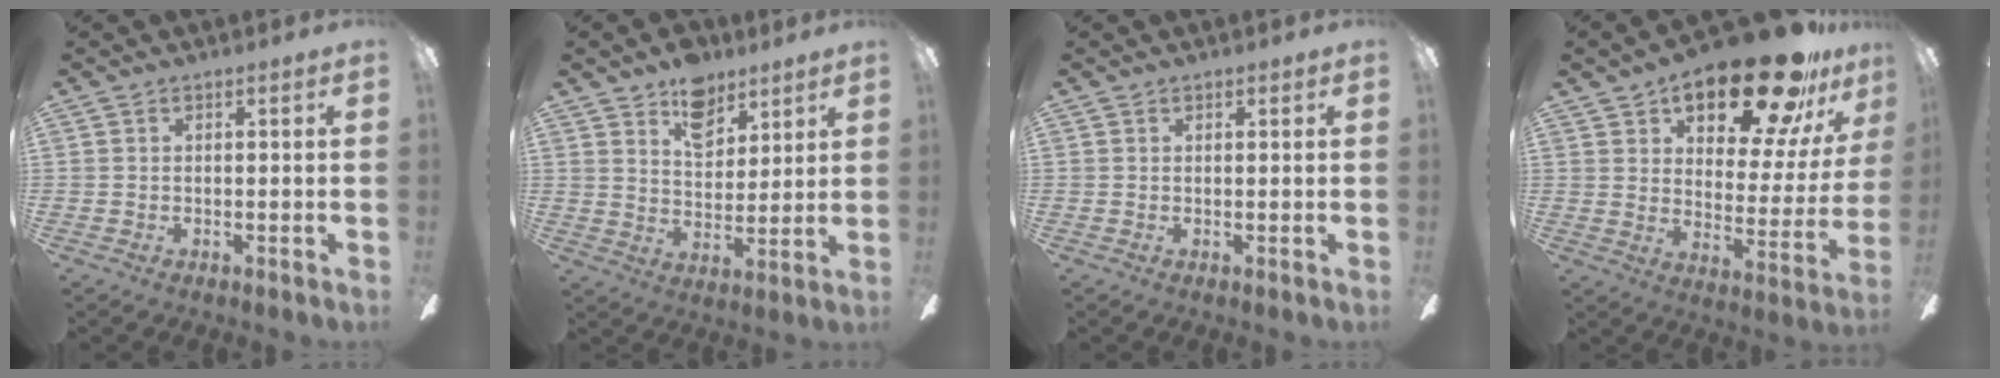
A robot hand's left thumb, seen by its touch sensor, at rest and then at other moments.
{"total": 9.9, "force": [6.9, 5.9, 4.2], "torque": [-0.057, -0.030, 0.125]}
{"total": 0.5, "force": [0.3, 0.3, 0.3], "torque": [0.002, -0.001, 0.004]}
{"total": 22.3, "force": [16.6, 7.8, 12.8], "torque": [-0.182, -0.111, 0.271]}